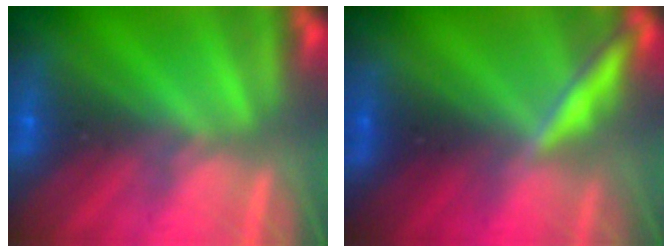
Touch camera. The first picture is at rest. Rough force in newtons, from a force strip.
{"total": 2.0}